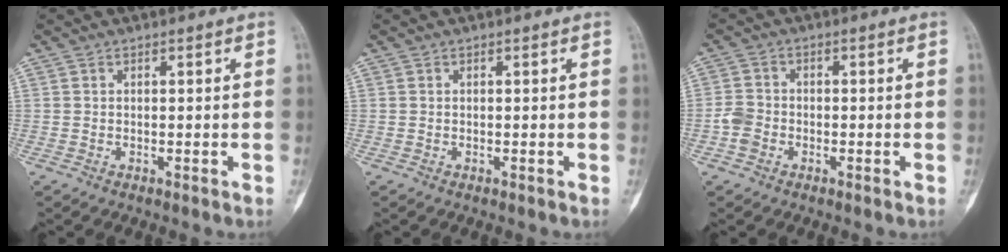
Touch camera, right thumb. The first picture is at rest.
{"total": 0.0}
{"total": 3.4, "force": [-1.3, 2.7, 1.6], "torque": [-0.024, 0.011, -0.030]}